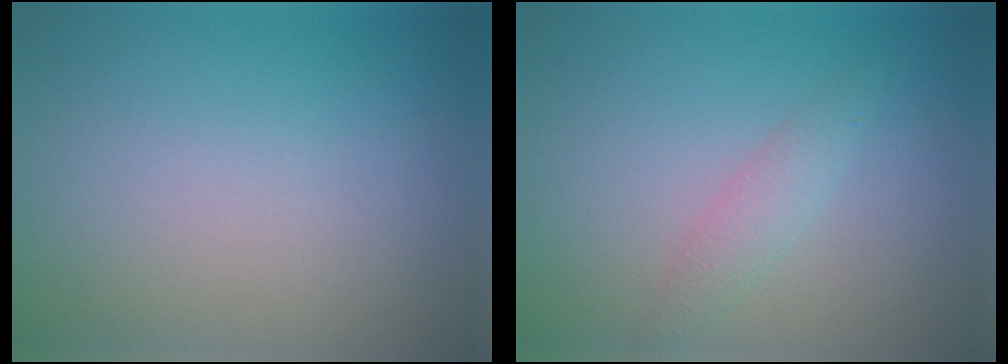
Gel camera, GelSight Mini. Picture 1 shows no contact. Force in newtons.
{"total": 1.7, "press": 1.7, "slide": 0.1}